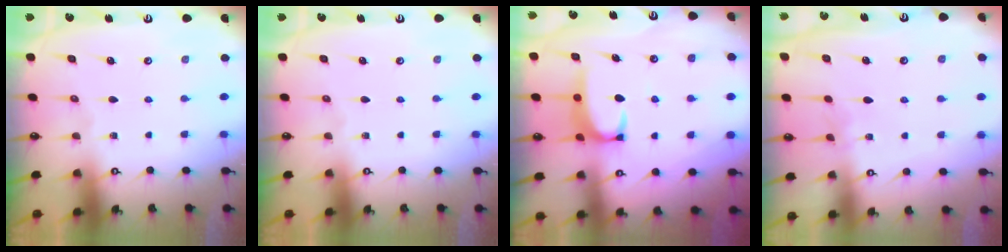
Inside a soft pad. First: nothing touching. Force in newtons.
{"total": 0.0}
{"total": 2.6, "press": 2.6, "slide": 0.5}
{"total": 2.7, "press": 2.7, "slide": 0.3}